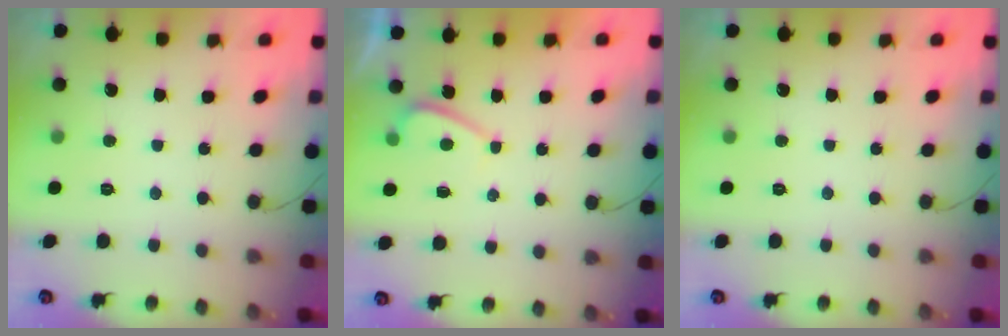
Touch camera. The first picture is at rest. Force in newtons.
{"total": 1.6, "press": 1.5, "slide": 0.6}
{"total": 0.0}